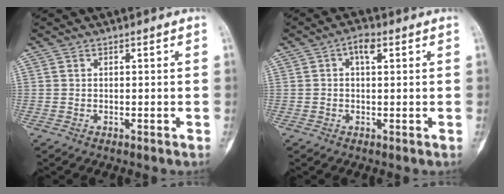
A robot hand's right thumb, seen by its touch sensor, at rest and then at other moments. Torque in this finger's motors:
{"motor_torque": [0.04, 0.03, 0.08, -0.08, 0.03]}